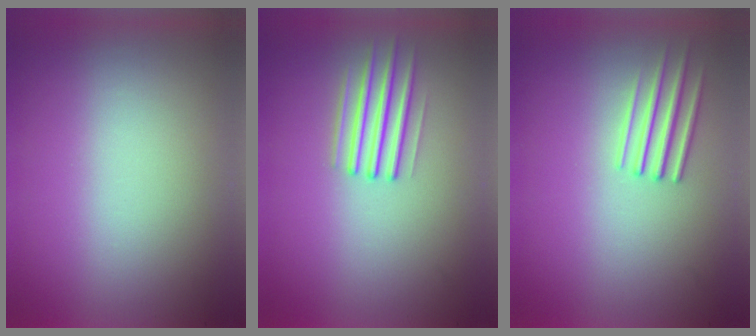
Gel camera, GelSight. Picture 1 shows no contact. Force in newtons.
{"total": 2.1}
{"total": 2.4}